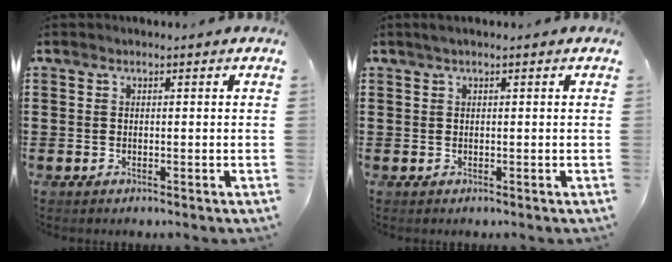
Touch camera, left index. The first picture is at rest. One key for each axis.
{"total": 0.7, "fx": 0.3, "fy": 0.0, "fz": 0.6, "tx": -0.011, "ty": 0.000, "tz": 0.006}